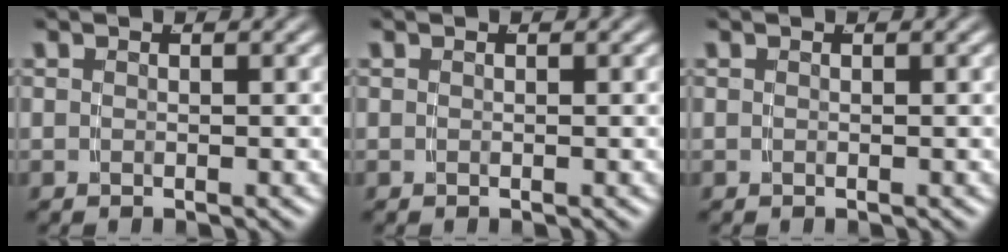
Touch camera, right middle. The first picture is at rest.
{"total": 0.0}
{"total": 0.0}